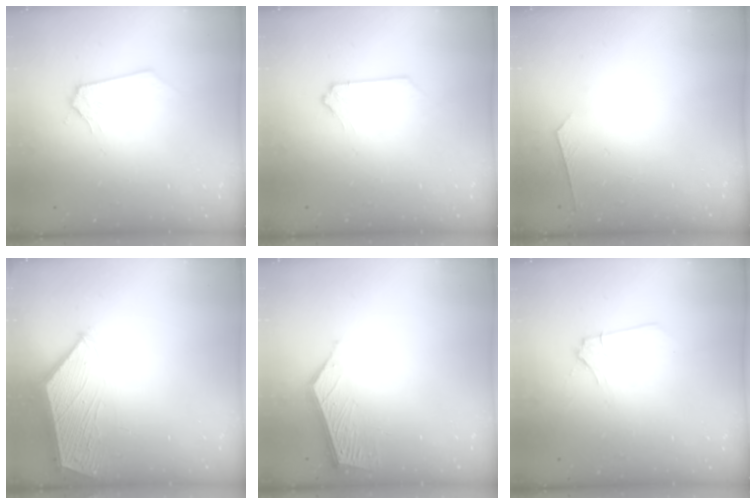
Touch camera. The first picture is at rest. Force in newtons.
{"total": 1.4, "press": 1.4, "slide": 0.2}
{"total": 3.6, "press": 3.6, "slide": 0.5}
{"total": 3.3, "press": 3.2, "slide": 0.5}
{"total": 6.3, "press": 6.3, "slide": 0.6}
{"total": 2.2, "press": 2.2, "slide": 0.3}